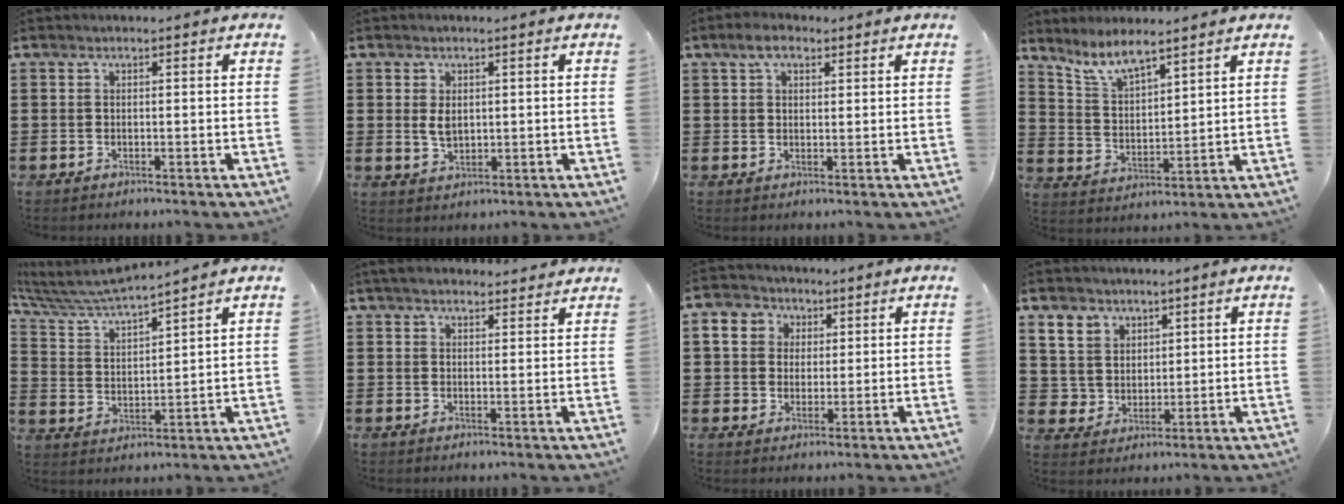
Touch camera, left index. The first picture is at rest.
{"total": 2.9, "force": [0.5, 1.8, 2.2], "torque": [-0.056, 0.001, 0.008]}
{"total": 4.0, "force": [2.5, 2.1, 2.4], "torque": [-0.046, 0.008, 0.042]}
{"total": 6.4, "force": [5.8, 0.7, 2.7], "torque": [-0.073, -0.019, 0.105]}
{"total": 6.2, "force": [5.9, -0.4, 1.8], "torque": [-0.063, -0.037, 0.098]}
{"total": 3.1, "force": [2.9, 0.8, 0.9], "torque": [-0.026, 0.000, 0.055]}
{"total": 5.5, "force": [1.9, 5.0, 1.3], "torque": [-0.043, 0.013, 0.032]}
{"total": 5.5, "force": [3.2, 4.5, 0.3], "torque": [-0.026, 0.002, 0.059]}